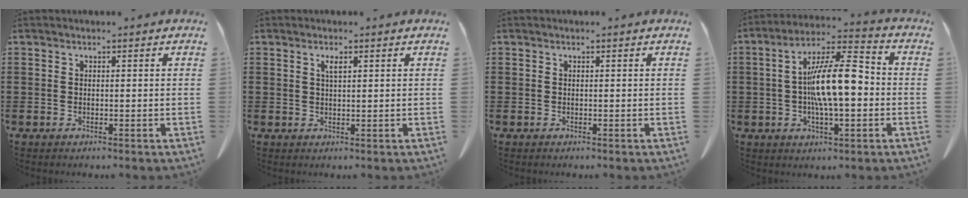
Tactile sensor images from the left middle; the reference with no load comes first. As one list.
[{"total": 1.5, "force": [0.7, 0.3, 1.3], "torque": [-0.027, 0.000, 0.013]}, {"total": 0.0}, {"total": 12.0, "force": [-1.0, 3.7, 11.4], "torque": [-0.208, 0.003, -0.020]}]